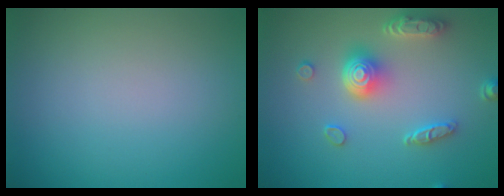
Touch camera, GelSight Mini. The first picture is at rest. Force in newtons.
{"total": 4.9, "press": 3.9, "slide": 2.9}